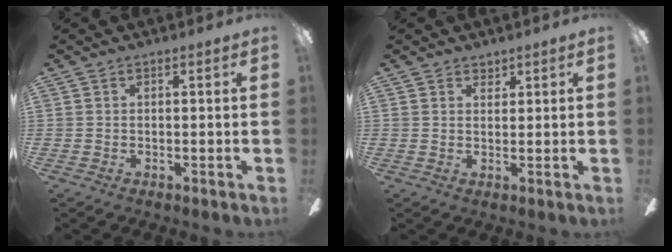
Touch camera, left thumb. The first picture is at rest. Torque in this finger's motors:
{"motor_torque": [0.09, -0.15, -0.64, 0.06, -0.07]}